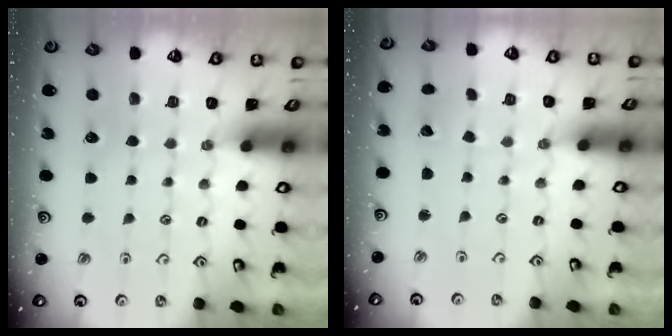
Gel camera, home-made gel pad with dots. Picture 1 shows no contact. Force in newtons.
{"total": 1.6, "press": 1.6, "slide": 0.0}